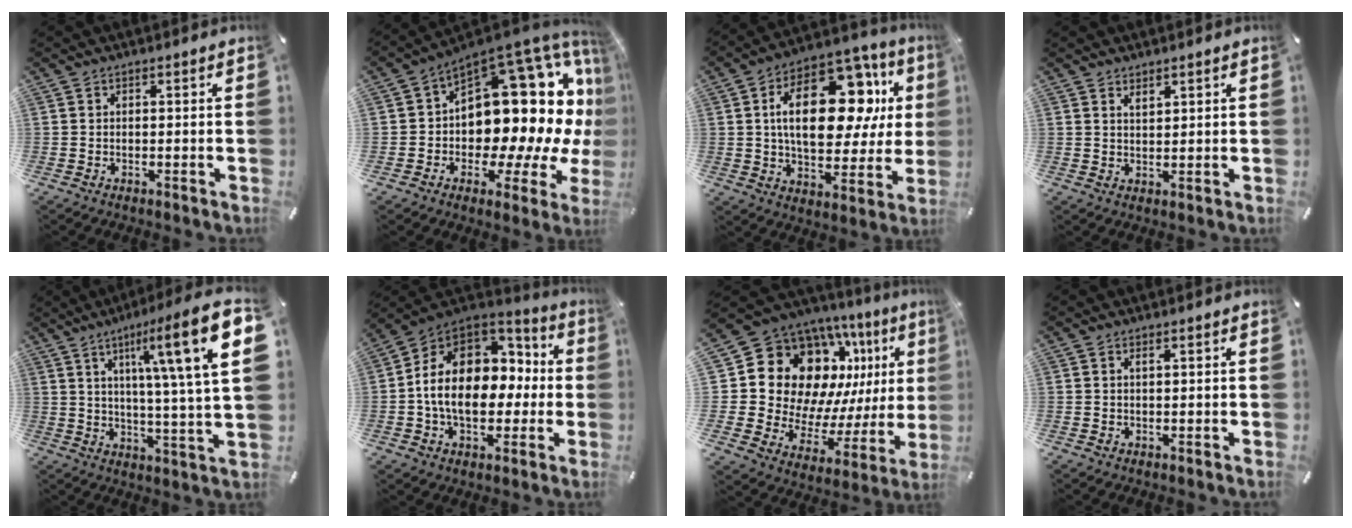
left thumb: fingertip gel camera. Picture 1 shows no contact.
{"total": 26.0, "force": [5.0, 15.5, 20.3], "torque": [-0.273, -0.081, 0.107]}
{"total": 25.7, "force": [6.5, 14.2, 20.4], "torque": [-0.324, -0.022, 0.105]}
{"total": 1.9, "force": [1.7, 0.5, 0.6], "torque": [-0.014, -0.006, 0.032]}
{"total": 20.1, "force": [8.2, 3.2, 18.1], "torque": [-0.271, -0.038, 0.104]}
{"total": 17.6, "force": [-0.4, 13.4, 11.5], "torque": [-0.199, 0.000, -0.002]}
{"total": 19.1, "force": [8.6, 14.2, 9.5], "torque": [-0.153, -0.081, 0.182]}
{"total": 0.8, "force": [0.4, 0.2, 0.7], "torque": [-0.013, 0.000, 0.007]}